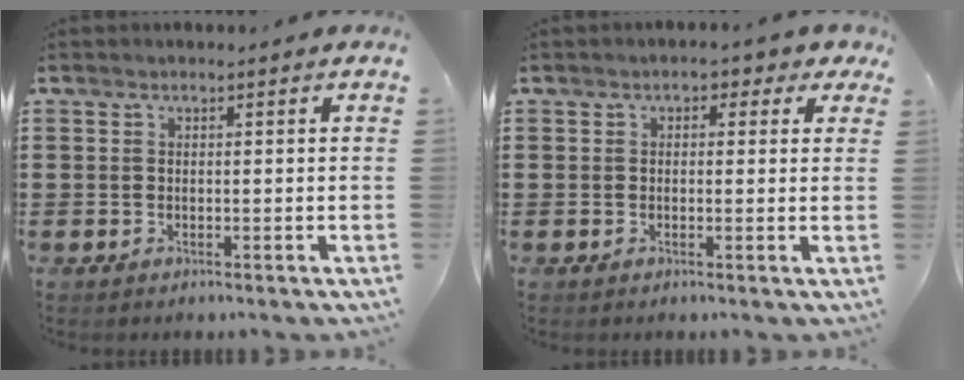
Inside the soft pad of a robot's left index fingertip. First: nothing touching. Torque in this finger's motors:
{"motor_torque": [1.30, 0.36, 0.33, 0.01]}